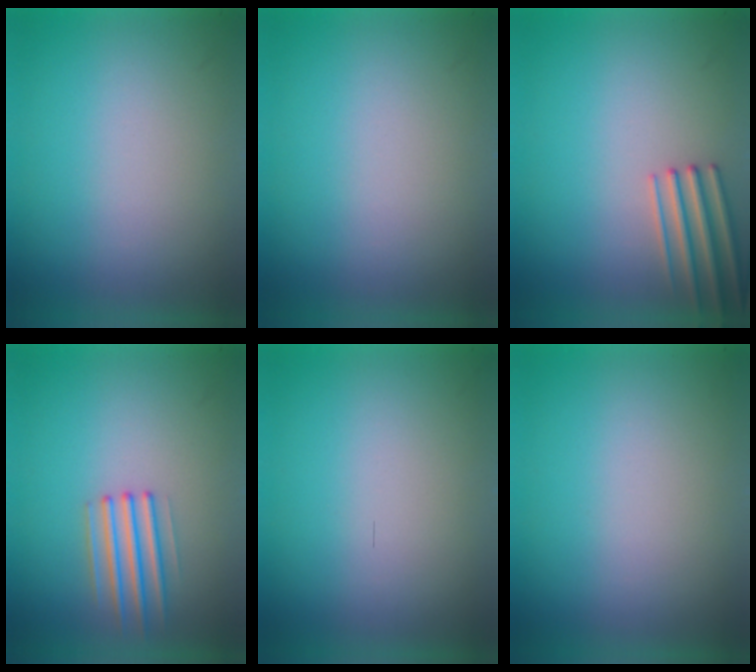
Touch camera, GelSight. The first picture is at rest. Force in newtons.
{"total": 0.0}
{"total": 2.7}
{"total": 2.1}
{"total": 0.0}
{"total": 0.0}